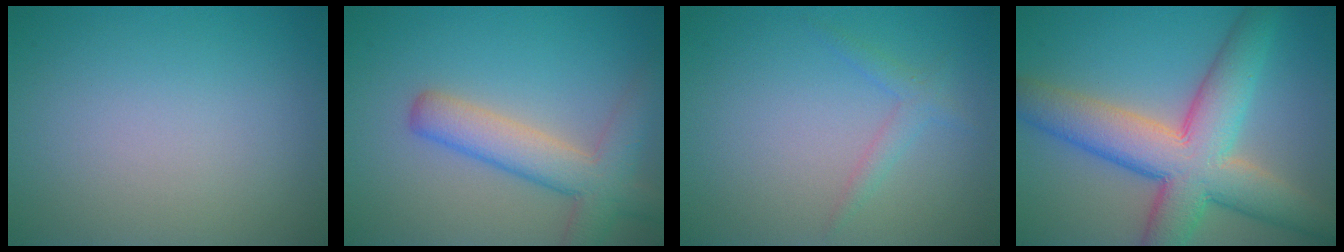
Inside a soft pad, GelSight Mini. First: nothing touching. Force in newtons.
{"total": 5.4, "press": 5.3, "slide": 0.4}
{"total": 1.4, "press": 1.4, "slide": 0.1}
{"total": 9.9, "press": 9.9, "slide": 0.5}